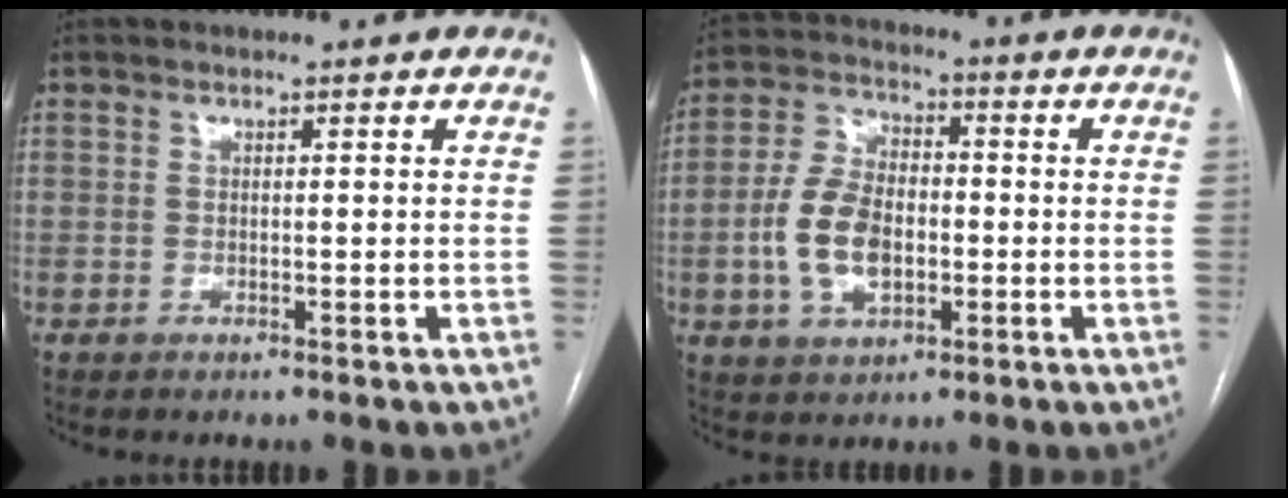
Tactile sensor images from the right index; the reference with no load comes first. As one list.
[{"total": 10.1, "force": [-1.9, 5.9, 8.0], "torque": [-0.174, 0.016, -0.033]}]